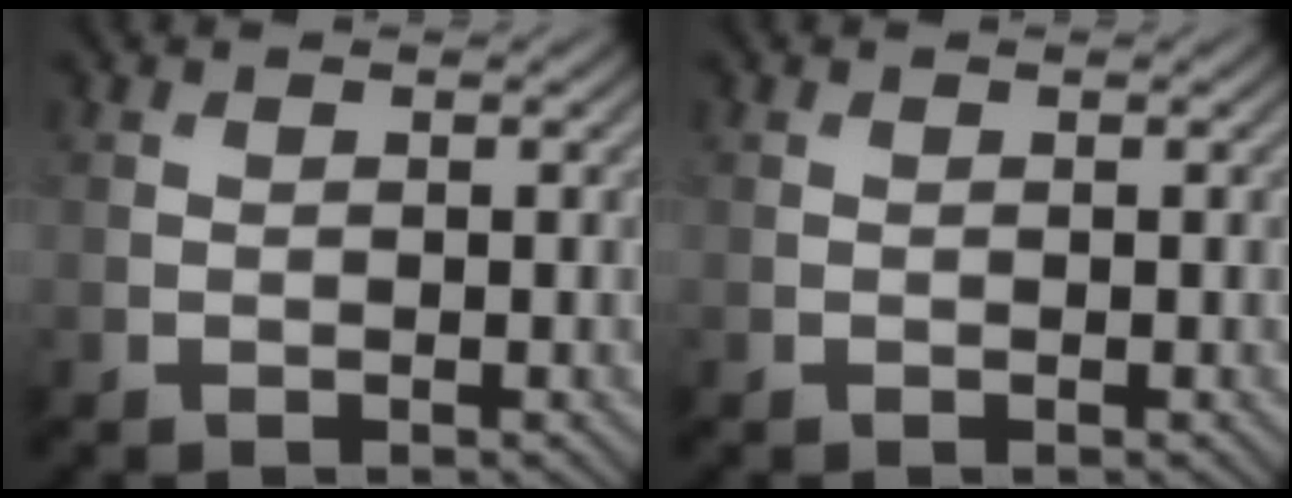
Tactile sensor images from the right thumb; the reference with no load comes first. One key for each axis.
{"total": 0.0}